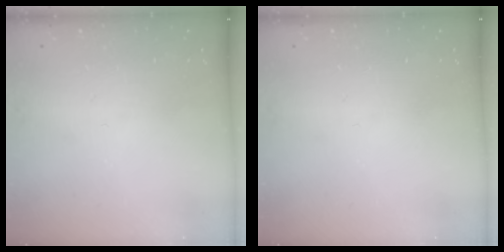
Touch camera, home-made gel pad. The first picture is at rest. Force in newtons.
{"total": 0.0}